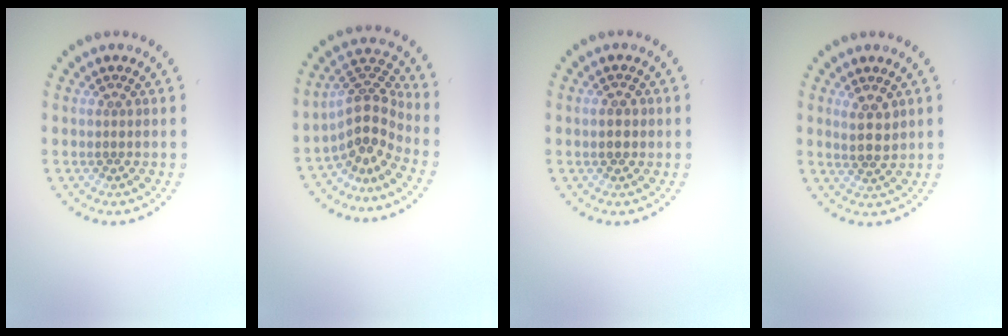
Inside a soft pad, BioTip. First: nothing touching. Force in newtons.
{"total": 4.0, "press": 2.8, "slide": 3.0}
{"total": 1.8, "press": 1.8, "slide": 0.1}
{"total": 2.1, "press": 2.0, "slide": 0.8}